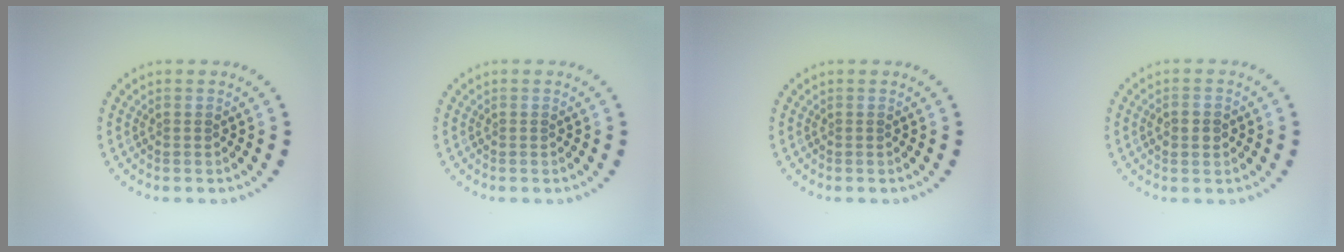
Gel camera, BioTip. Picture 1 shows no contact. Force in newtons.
{"total": 0.0}
{"total": 0.0}
{"total": 2.1, "press": 2.1, "slide": 0.2}